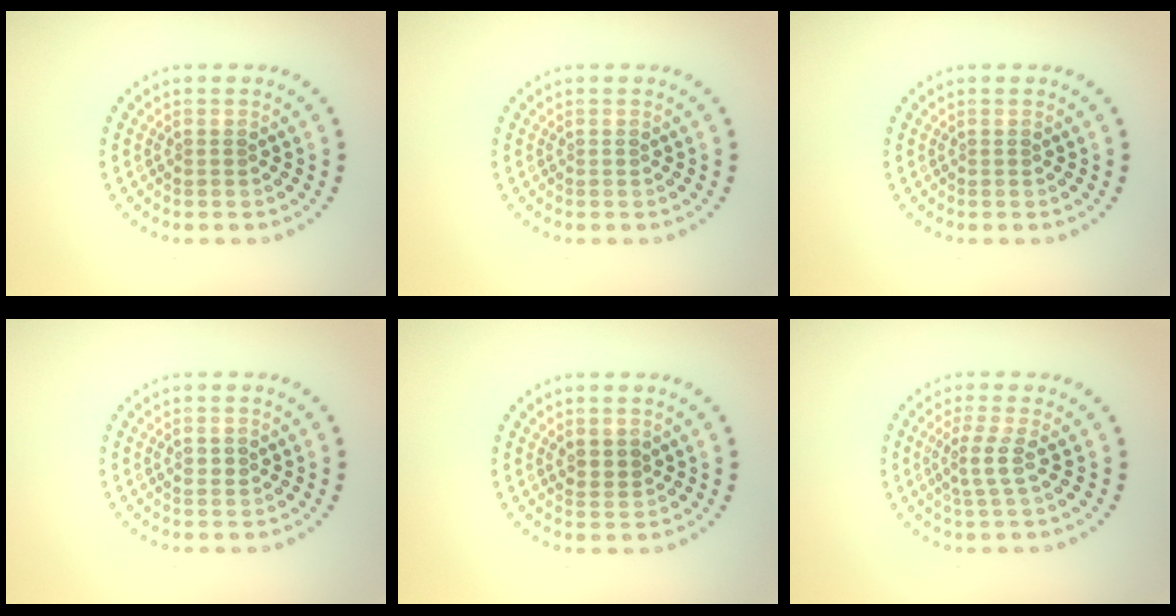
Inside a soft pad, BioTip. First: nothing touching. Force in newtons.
{"total": 0.0}
{"total": 0.0}
{"total": 1.0, "press": 1.0, "slide": 0.1}
{"total": 1.6, "press": 1.3, "slide": 0.9}
{"total": 2.2, "press": 1.7, "slide": 1.3}